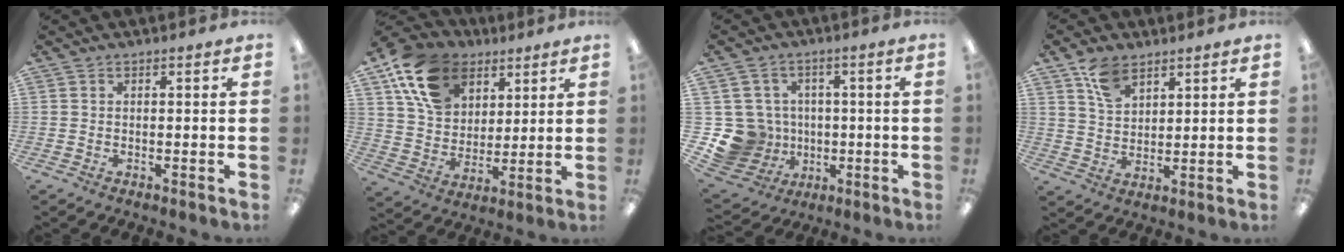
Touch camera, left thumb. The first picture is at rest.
{"total": 17.3, "force": [9.6, 11.8, 8.1], "torque": [-0.162, -0.026, 0.188]}
{"total": 12.8, "force": [-1.7, 12.2, 3.7], "torque": [-0.109, 0.014, -0.013]}
{"total": 7.8, "force": [5.1, 4.4, 3.8], "torque": [-0.074, -0.010, 0.097]}